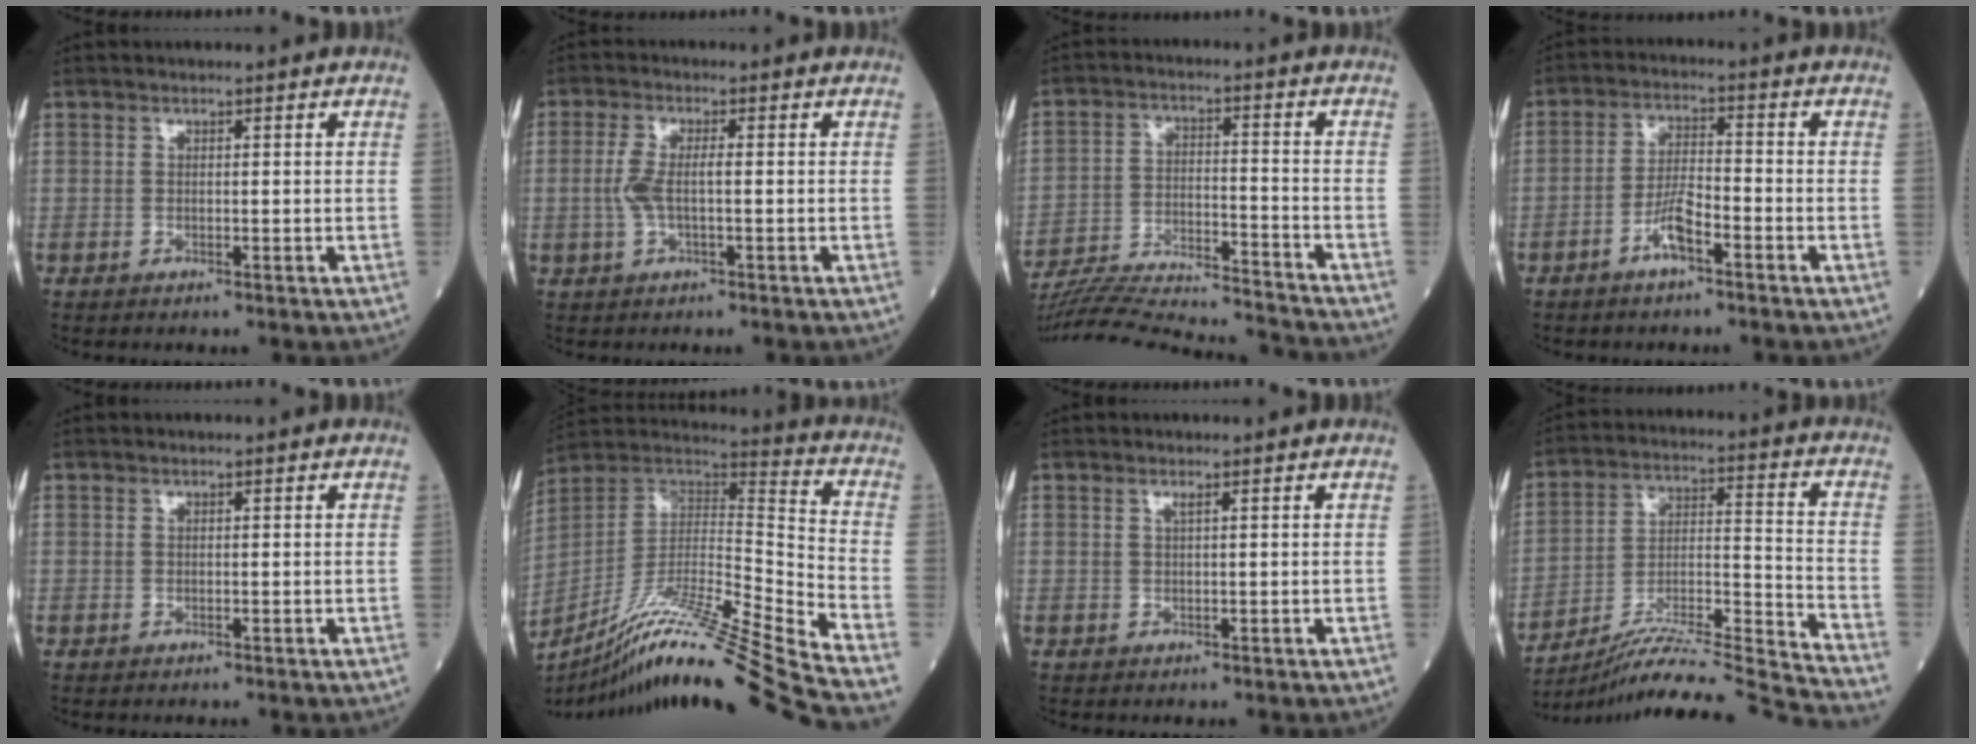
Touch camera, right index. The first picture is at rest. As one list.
[{"total": 4.0, "force": [-0.3, 0.9, 3.9], "torque": [-0.098, 0.005, -0.008]}, {"total": 20.9, "force": [-20.1, 0.7, 5.9], "torque": [-0.128, -0.015, -0.305]}, {"total": 5.0, "force": [-2.9, 0.9, 4.0], "torque": [-0.081, 0.007, -0.057]}, {"total": 0.0}, {"total": 26.4, "force": [-21.0, -2.5, 15.9], "torque": [-0.251, -0.031, -0.361]}, {"total": 0.6, "force": [0.3, -0.1, 0.5], "torque": [-0.016, -0.002, 0.008]}, {"total": 22.0, "force": [-20.7, -3.2, 6.6], "torque": [-0.110, -0.012, -0.331]}]